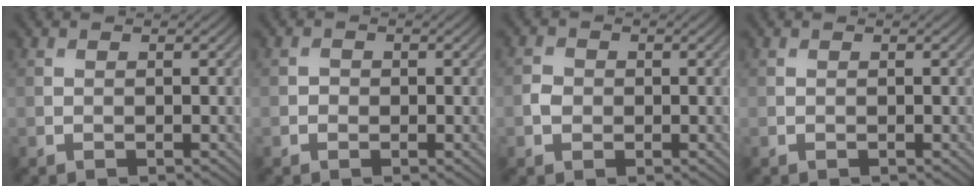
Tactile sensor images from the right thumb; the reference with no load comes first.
{"total": 0.8, "force": [-0.2, 0.7, 0.2], "torque": [-0.001, -0.003, -0.007]}
{"total": 1.6, "force": [-0.3, 1.4, 0.7], "torque": [-0.015, -0.002, -0.012]}
{"total": 0.0}